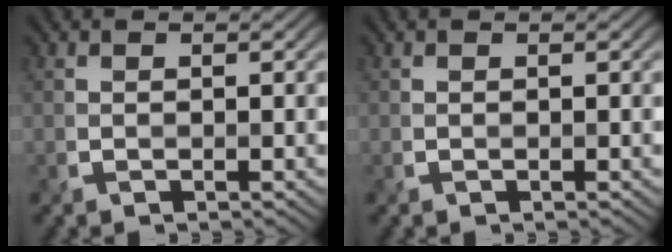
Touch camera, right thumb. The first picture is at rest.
{"total": 0.0}